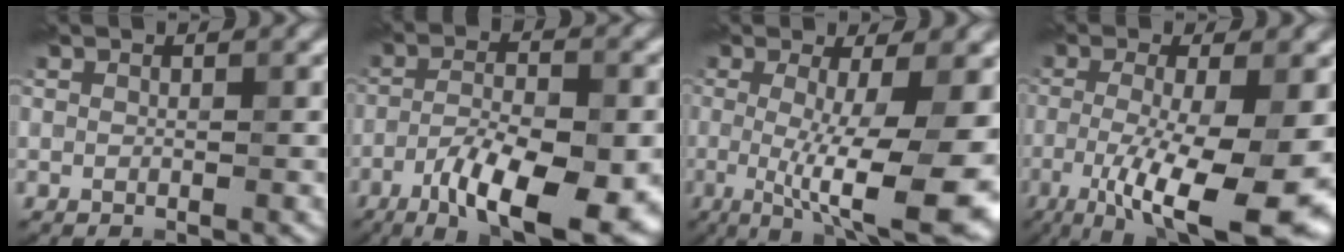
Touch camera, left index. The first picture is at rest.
{"total": 10.8, "force": [-5.3, 3.3, 8.7], "torque": [-0.148, -0.013, -0.091]}
{"total": 11.8, "force": [-1.7, 2.9, 11.3], "torque": [-0.159, -0.022, -0.020]}
{"total": 11.9, "force": [-3.7, 3.0, 10.9], "torque": [-0.192, -0.026, -0.053]}